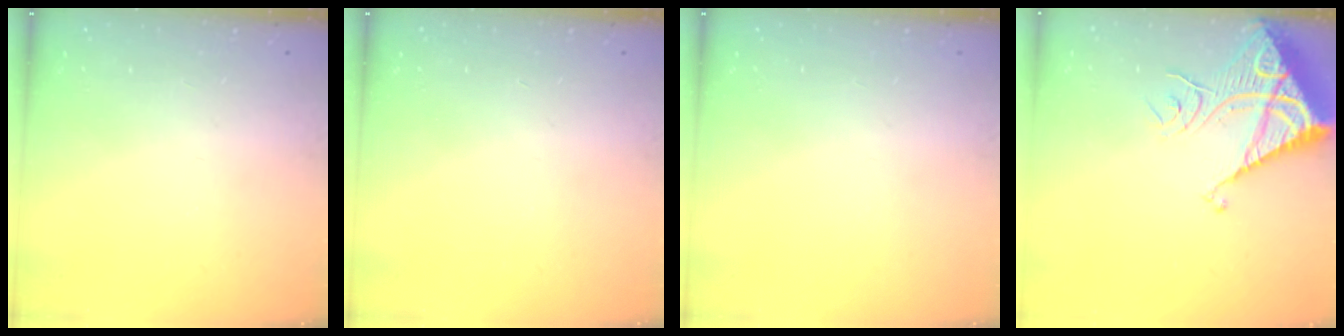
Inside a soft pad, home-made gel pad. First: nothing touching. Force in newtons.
{"total": 0.0}
{"total": 0.0}
{"total": 13.1, "press": 13.0, "slide": 1.5}